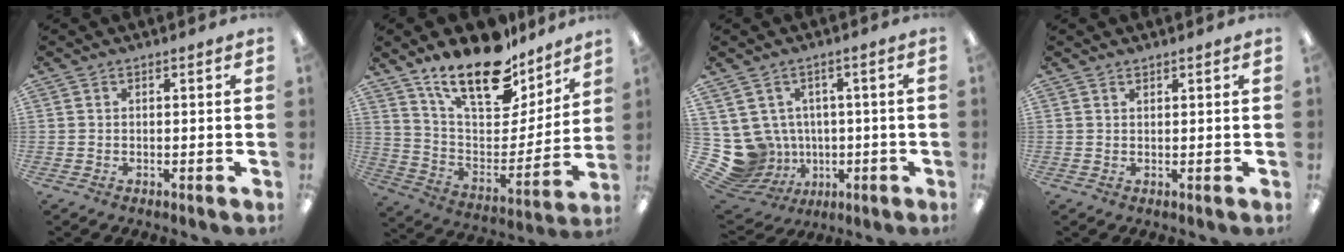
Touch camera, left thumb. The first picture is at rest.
{"total": 21.8, "force": [16.9, 8.5, 10.8], "torque": [-0.183, -0.115, 0.296]}
{"total": 9.8, "force": [-0.7, 9.4, 2.8], "torque": [-0.111, -0.011, -0.001]}
{"total": 0.9, "force": [0.9, 0.3, 0.2], "torque": [-0.005, -0.001, 0.016]}